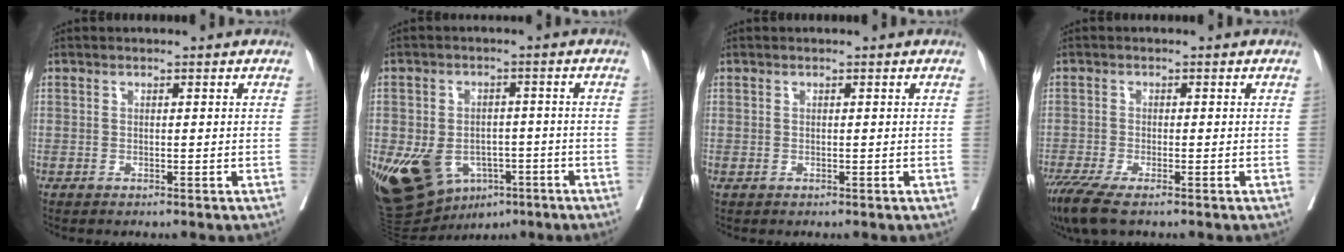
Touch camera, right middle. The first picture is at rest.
{"total": 14.0, "force": [-5.7, 9.8, 8.3], "torque": [-0.169, -0.002, -0.075]}
{"total": 0.0}
{"total": 5.4, "force": [-3.7, 0.7, 3.9], "torque": [-0.071, -0.014, -0.069]}